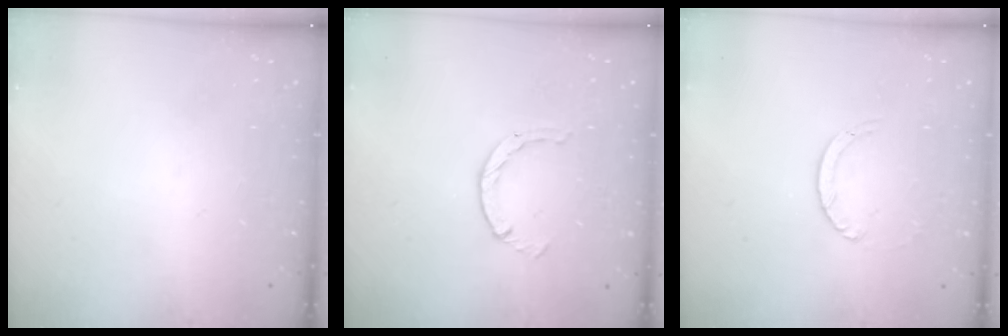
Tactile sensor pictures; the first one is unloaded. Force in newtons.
{"total": 2.1, "press": 2.1, "slide": 0.3}
{"total": 1.1, "press": 1.1, "slide": 0.1}